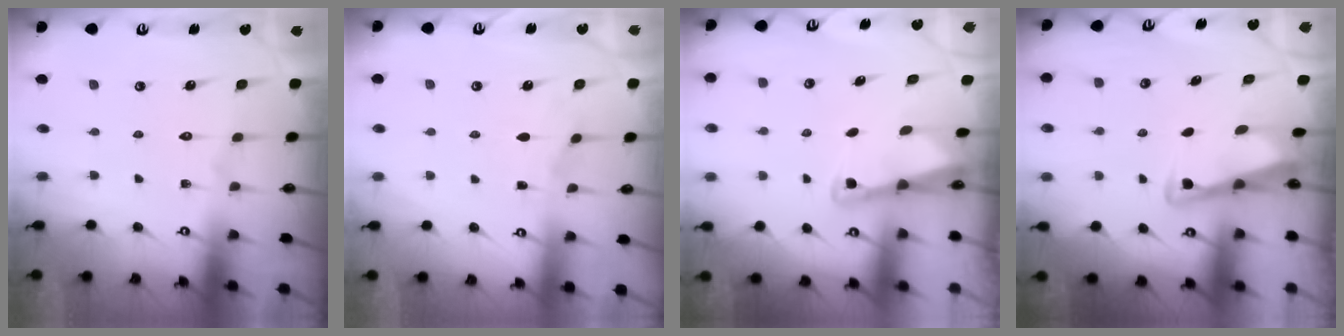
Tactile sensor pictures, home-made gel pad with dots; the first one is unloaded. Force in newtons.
{"total": 1.6, "press": 1.6, "slide": 0.3}
{"total": 2.3, "press": 2.3, "slide": 0.3}
{"total": 3.4, "press": 3.4, "slide": 0.4}